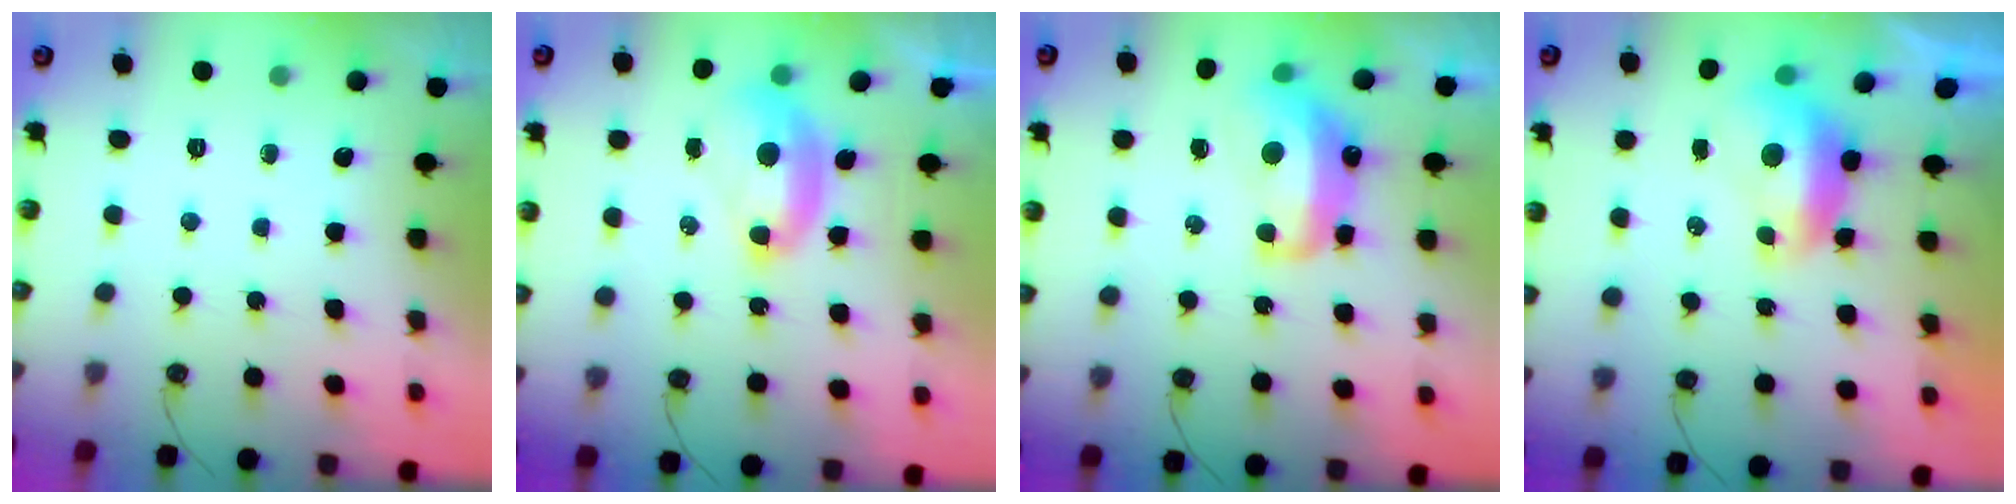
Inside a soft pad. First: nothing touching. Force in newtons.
{"total": 2.9, "press": 2.9, "slide": 0.6}
{"total": 6.9, "press": 6.8, "slide": 1.0}
{"total": 1.6, "press": 1.4, "slide": 0.7}